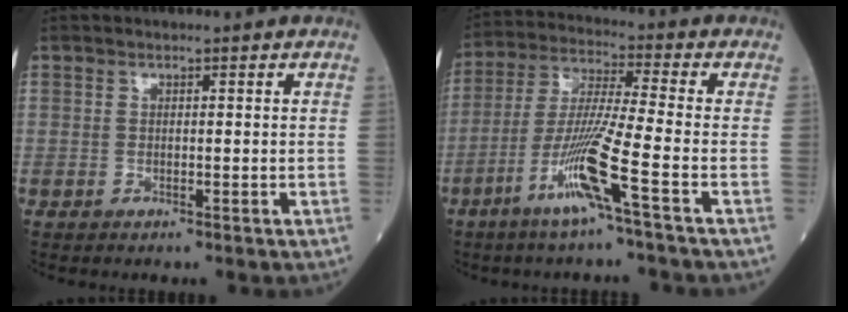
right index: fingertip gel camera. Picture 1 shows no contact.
{"total": 10.9, "force": [-5.2, -1.6, 9.4], "torque": [-0.189, -0.012, -0.105]}